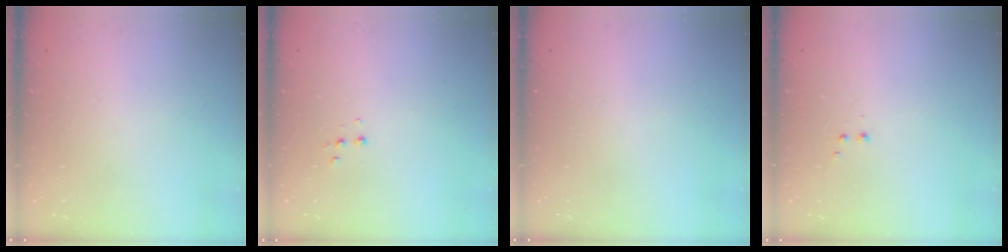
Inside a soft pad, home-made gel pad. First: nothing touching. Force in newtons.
{"total": 4.1, "press": 4.0, "slide": 0.8}
{"total": 0.0}
{"total": 1.9, "press": 1.8, "slide": 0.5}